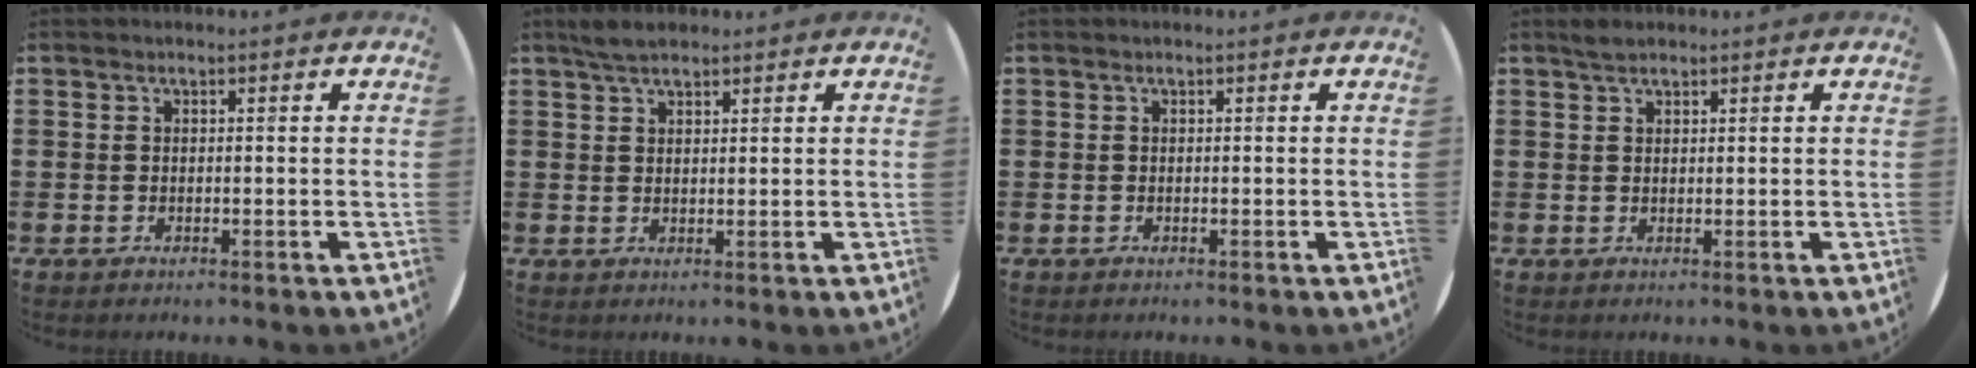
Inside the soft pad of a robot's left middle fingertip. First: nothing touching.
{"total": 2.8, "force": [2.3, 0.9, 1.2], "torque": [-0.019, 0.004, 0.042]}
{"total": 0.0}
{"total": 1.4, "force": [1.2, 0.4, 0.5], "torque": [-0.011, 0.004, 0.022]}